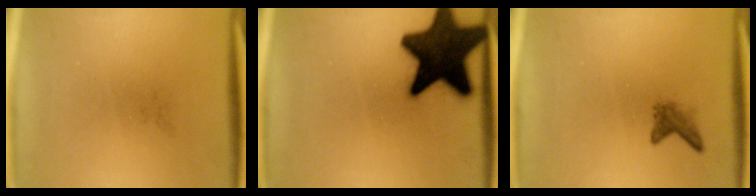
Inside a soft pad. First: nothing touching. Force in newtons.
{"total": 18.0}
{"total": 1.7}